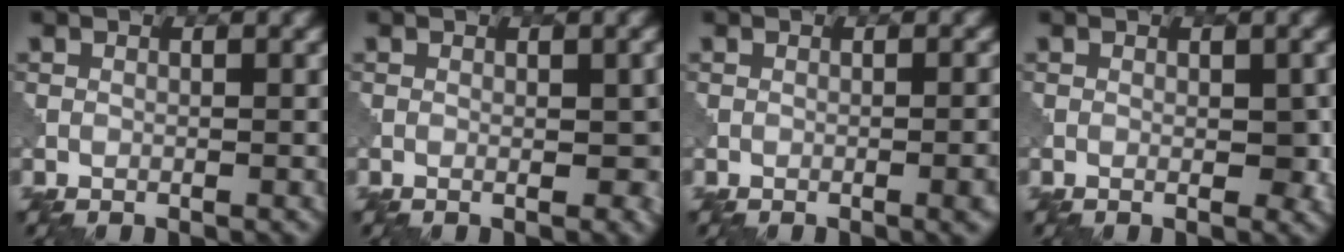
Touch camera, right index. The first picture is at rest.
{"total": 2.1, "force": [-0.3, 1.0, 1.9], "torque": [-0.017, -0.002, -0.002]}
{"total": 2.9, "force": [-0.8, 1.0, 2.6], "torque": [-0.022, 0.003, -0.009]}
{"total": 1.7, "force": [-0.2, 0.8, 1.5], "torque": [-0.015, -0.002, -0.003]}